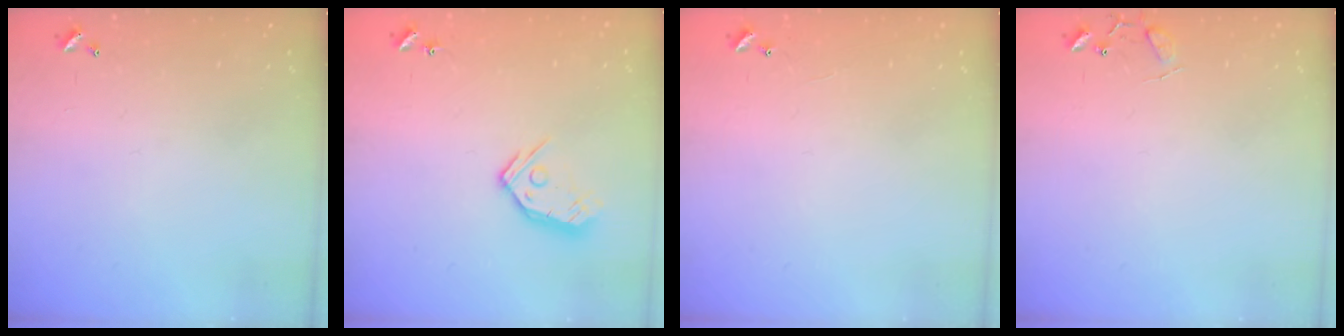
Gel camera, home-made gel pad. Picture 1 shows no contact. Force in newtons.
{"total": 9.9, "press": 9.9, "slide": 0.8}
{"total": 5.1, "press": 5.0, "slide": 0.3}
{"total": 8.0, "press": 8.0, "slide": 0.5}